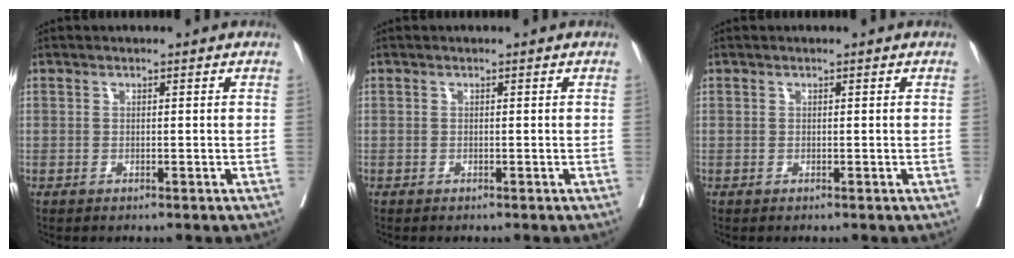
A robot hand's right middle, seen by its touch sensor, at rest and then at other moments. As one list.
[{"total": 0.0}, {"total": 0.0}]